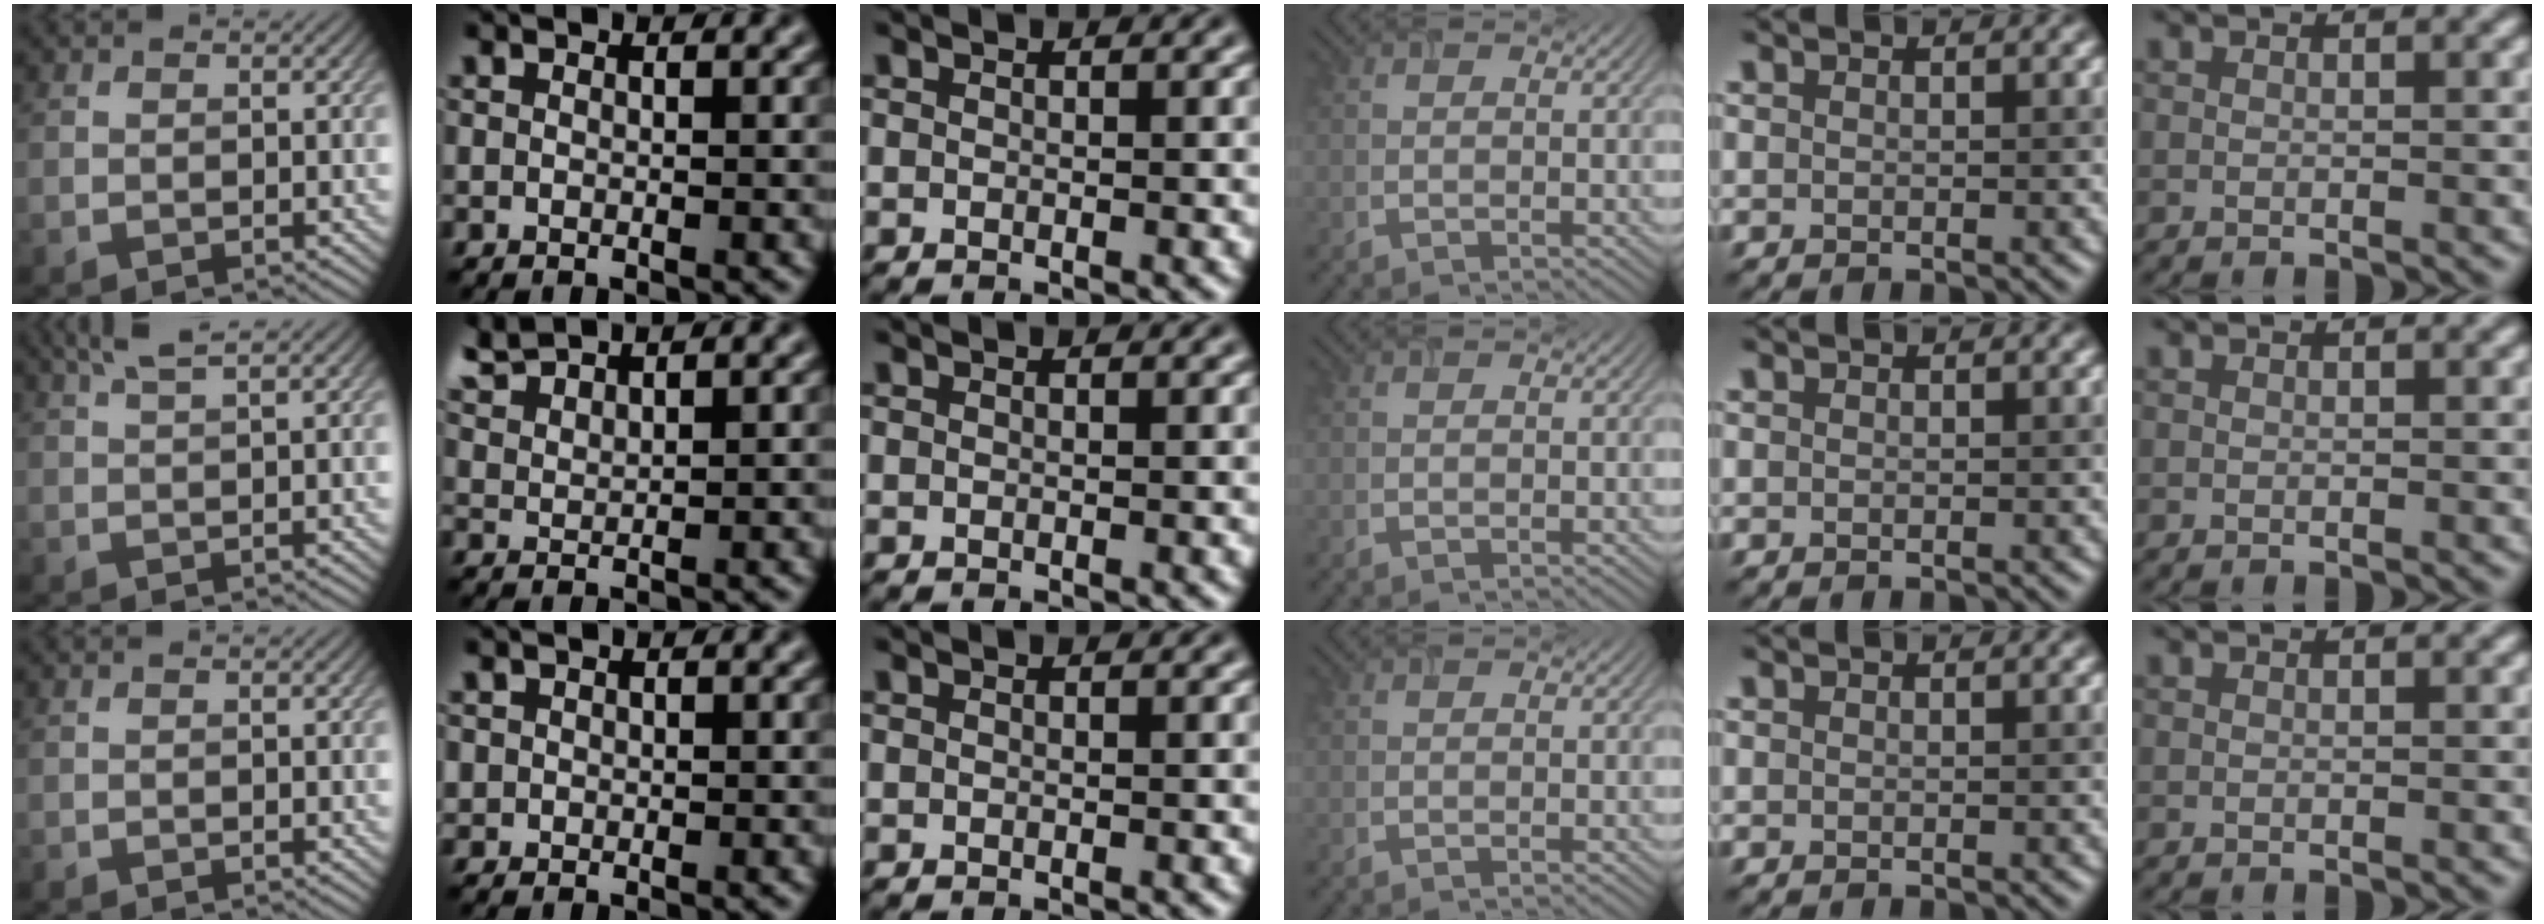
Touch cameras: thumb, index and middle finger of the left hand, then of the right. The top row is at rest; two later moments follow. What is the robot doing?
{"motion": "insert", "object": "airpods case & airpods"}